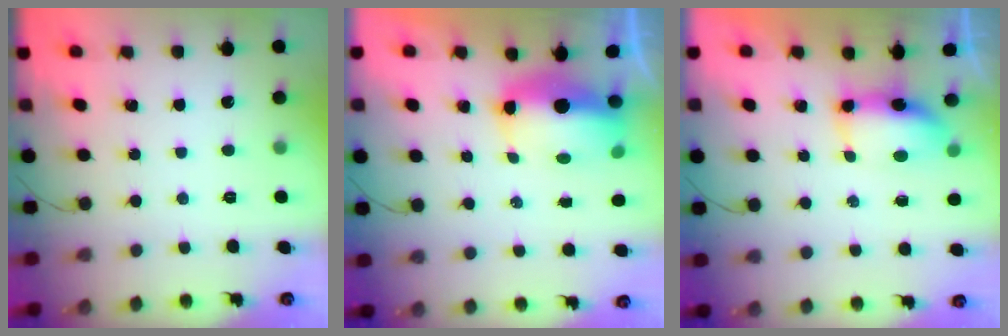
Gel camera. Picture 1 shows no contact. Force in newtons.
{"total": 10.1, "press": 9.9, "slide": 2.0}
{"total": 6.8, "press": 6.8, "slide": 0.7}